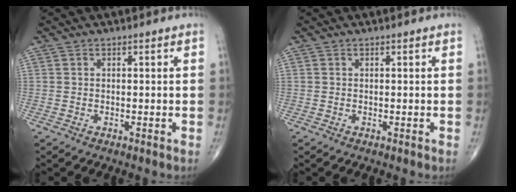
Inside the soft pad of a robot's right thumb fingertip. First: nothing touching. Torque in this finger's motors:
{"motor_torque": [0.36, -0.28, -0.04, 0.03, -0.02]}